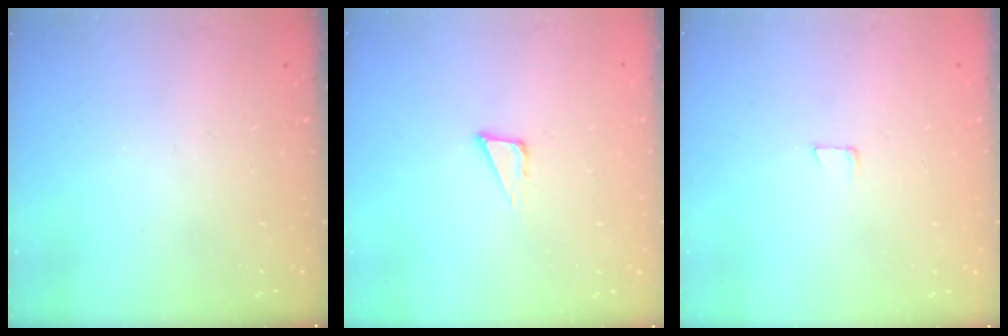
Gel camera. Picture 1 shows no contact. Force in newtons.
{"total": 4.4, "press": 4.3, "slide": 0.8}
{"total": 4.3, "press": 4.3, "slide": 0.4}